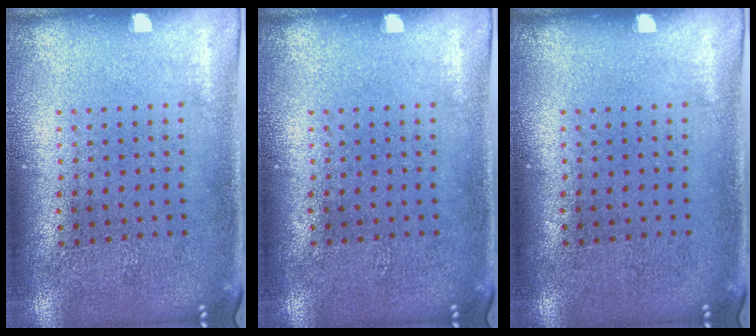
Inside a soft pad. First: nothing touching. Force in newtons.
{"total": 0.0}
{"total": 0.0}